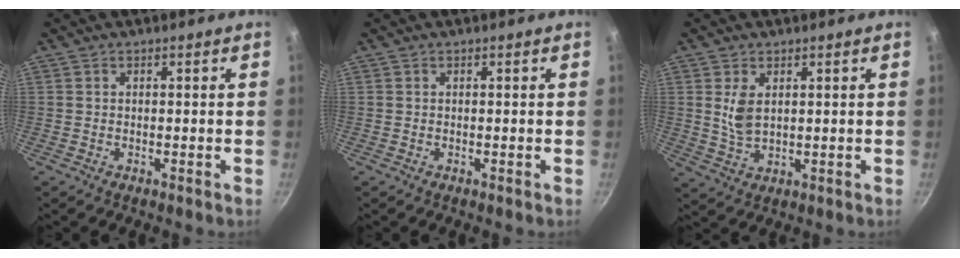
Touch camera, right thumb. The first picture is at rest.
{"total": 0.0}
{"total": 5.0, "force": [1.4, 2.8, 3.8], "torque": [-0.072, -0.014, 0.033]}